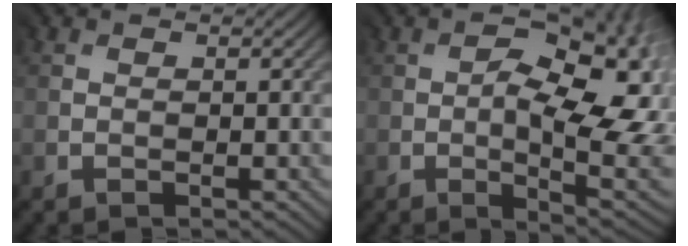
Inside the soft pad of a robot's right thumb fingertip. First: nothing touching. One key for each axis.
{"total": 14.4, "fx": -2.7, "fy": 7.2, "fz": 12.2, "tx": -0.135, "ty": -0.003, "tz": -0.026}